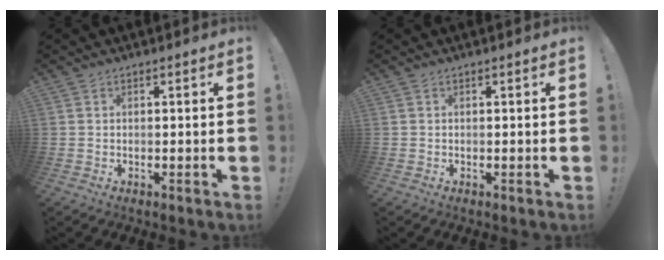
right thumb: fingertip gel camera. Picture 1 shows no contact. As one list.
[{"total": 0.0}]